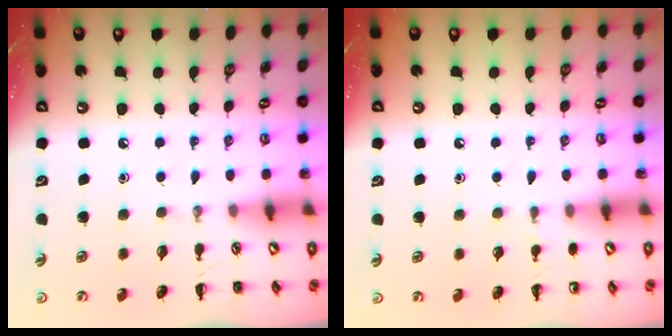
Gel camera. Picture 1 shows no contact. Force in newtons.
{"total": 3.0, "press": 2.8, "slide": 1.0}